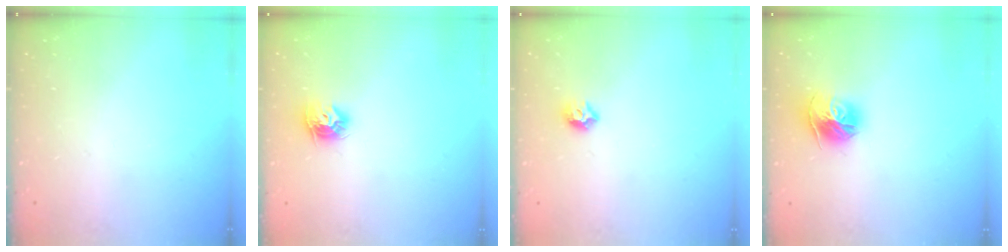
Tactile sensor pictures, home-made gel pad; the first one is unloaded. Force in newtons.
{"total": 8.7, "press": 8.7, "slide": 0.3}
{"total": 6.4, "press": 6.3, "slide": 0.8}
{"total": 12.5, "press": 12.4, "slide": 1.3}